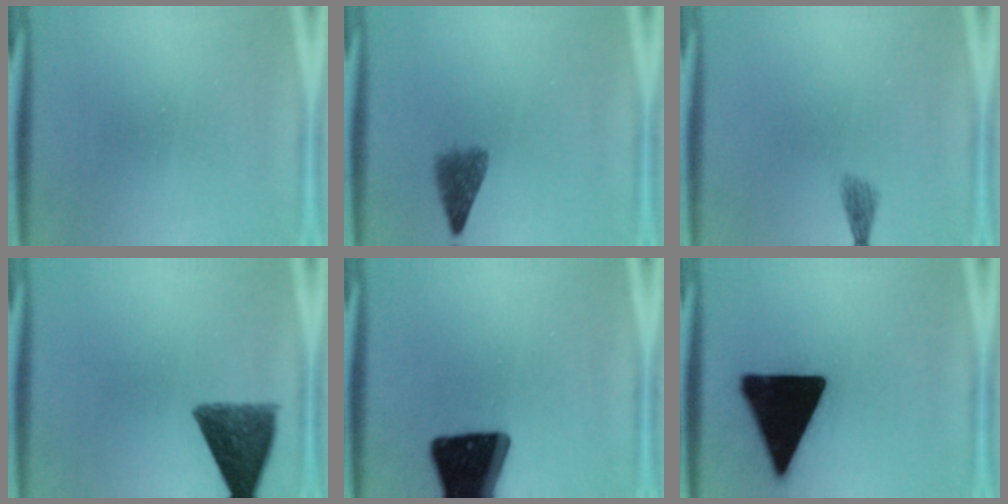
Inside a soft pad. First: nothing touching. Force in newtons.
{"total": 4.1}
{"total": 3.1}
{"total": 10.0}
{"total": 20.1}
{"total": 21.1}